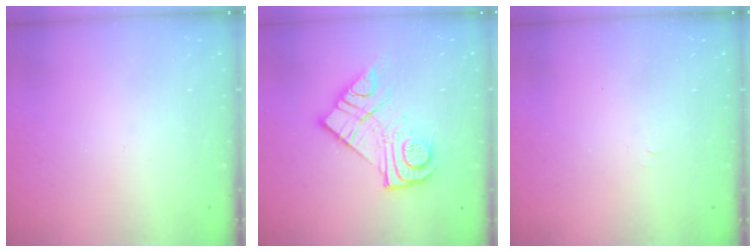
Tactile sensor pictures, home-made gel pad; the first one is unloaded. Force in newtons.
{"total": 16.4, "press": 16.3, "slide": 1.4}
{"total": 3.3, "press": 3.3, "slide": 0.5}